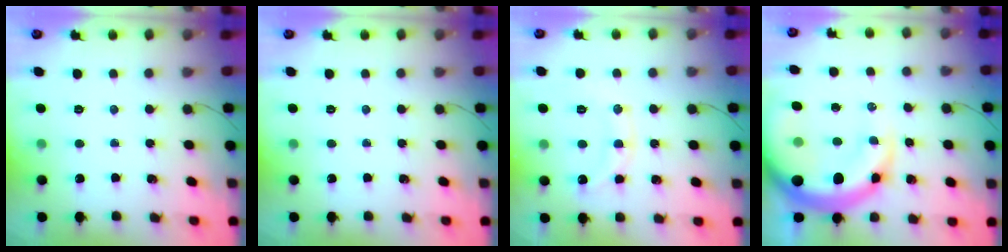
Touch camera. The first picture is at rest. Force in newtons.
{"total": 0.0}
{"total": 10.6, "press": 10.6, "slide": 0.7}
{"total": 16.3, "press": 15.6, "slide": 4.7}